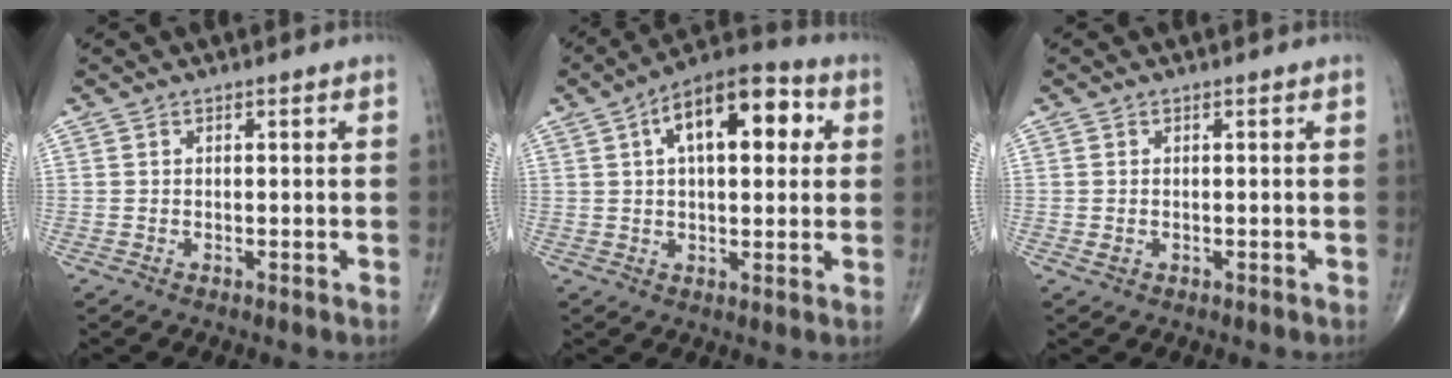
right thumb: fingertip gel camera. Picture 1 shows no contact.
{"total": 15.5, "force": [4.4, 7.4, 12.8], "torque": [-0.171, 0.025, 0.061]}
{"total": 0.9, "force": [0.0, 0.6, 0.6], "torque": [-0.012, 0.001, 0.003]}